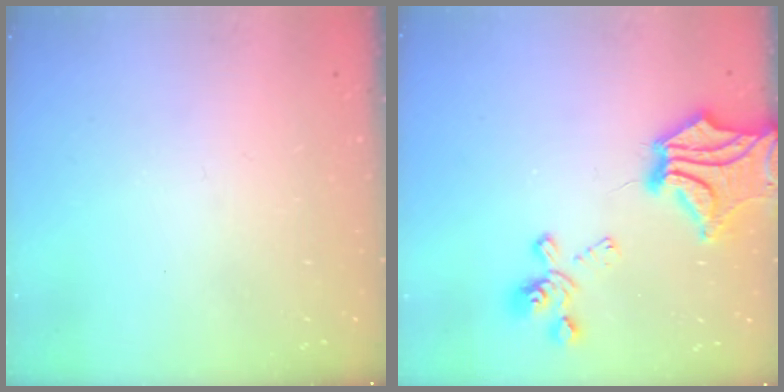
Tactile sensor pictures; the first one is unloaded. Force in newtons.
{"total": 10.1, "press": 9.4, "slide": 3.9}